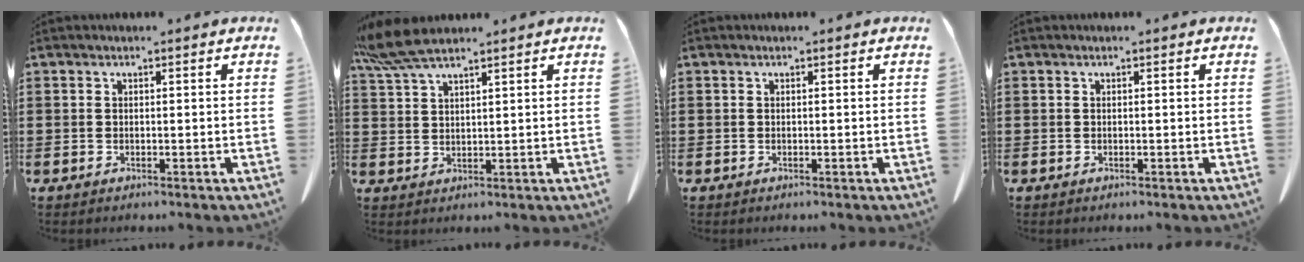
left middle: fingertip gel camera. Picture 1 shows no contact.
{"total": 6.3, "force": [5.1, 0.8, 3.5], "torque": [-0.089, -0.008, 0.093]}
{"total": 0.0}
{"total": 0.0}